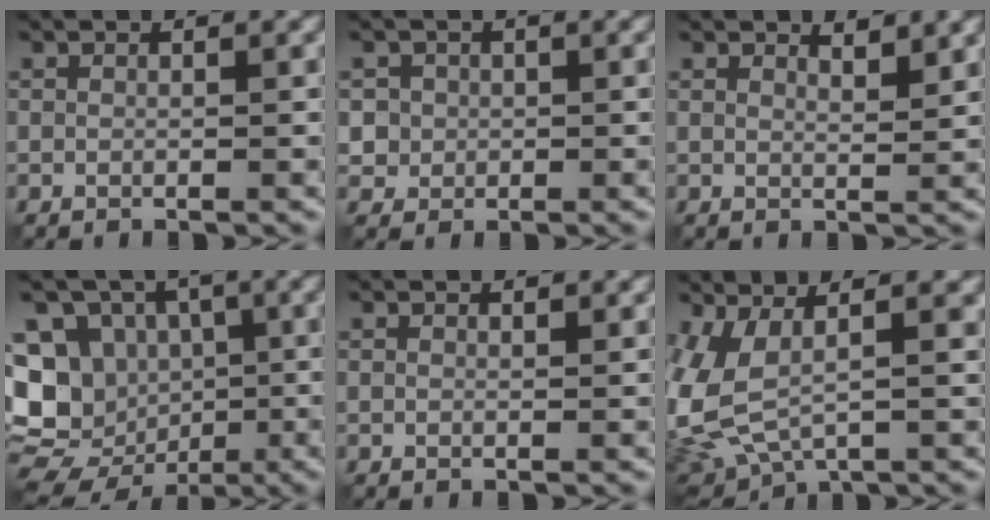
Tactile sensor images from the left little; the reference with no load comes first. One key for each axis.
{"total": 1.9, "fx": 0.1, "fy": 1.9, "fz": 0.3, "tx": -0.003, "ty": -0.001, "tz": 0.015}
{"total": 2.0, "fx": 1.8, "fy": 0.3, "fz": 0.9, "tx": -0.011, "ty": -0.001, "tz": 0.030}
{"total": 16.5, "fx": -2.6, "fy": 14.8, "fz": 6.9, "tx": -0.172, "ty": -0.002, "tz": -0.055}
{"total": 0.7, "fx": 0.7, "fy": 0.0, "fz": 0.3, "tx": -0.005, "ty": -0.001, "tz": 0.010}
{"total": 9.9, "fx": 1.2, "fy": 4.9, "fz": 8.5, "tx": -0.217, "ty": -0.015, "tz": 0.043}